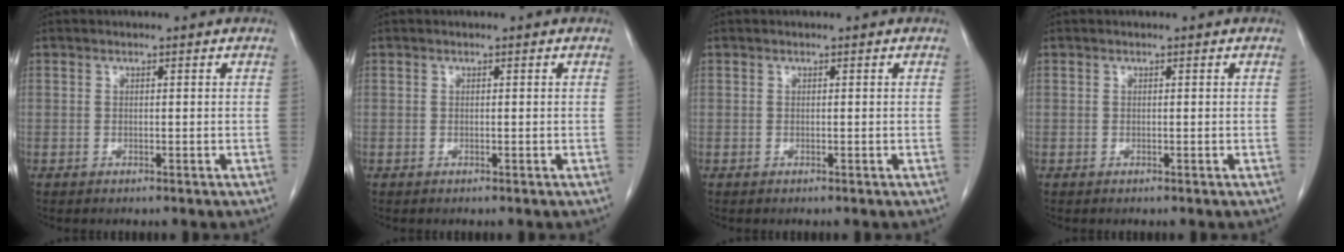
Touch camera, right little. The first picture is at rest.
{"total": 0.0}
{"total": 0.0}
{"total": 0.0}